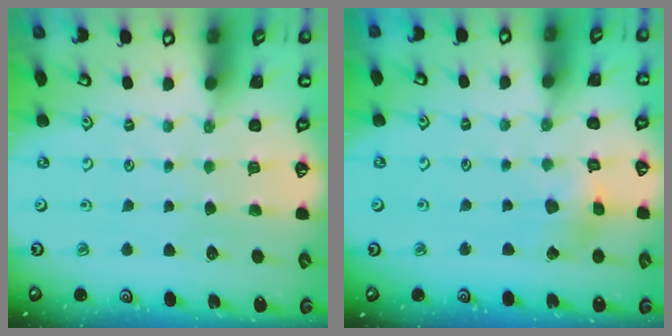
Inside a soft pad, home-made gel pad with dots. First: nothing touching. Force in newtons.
{"total": 4.3, "press": 4.3, "slide": 0.5}